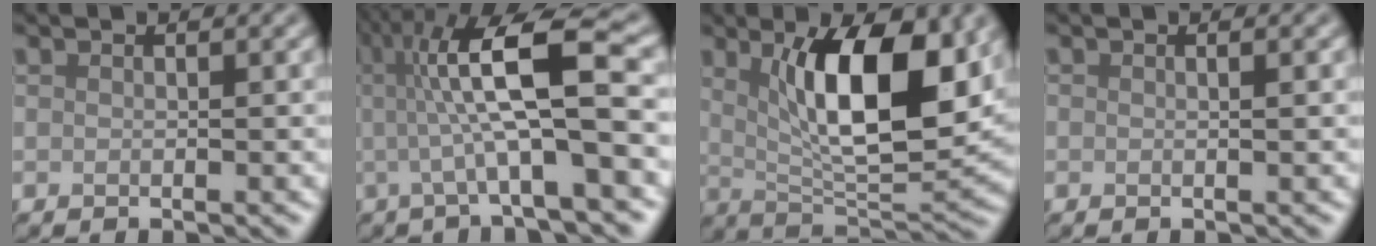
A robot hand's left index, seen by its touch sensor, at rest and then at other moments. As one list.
[{"total": 9.7, "force": [1.0, 2.0, 9.5], "torque": [-0.143, 0.005, 0.017]}, {"total": 9.9, "force": [3.1, 3.4, 8.7], "torque": [-0.133, -0.009, 0.056]}, {"total": 0.5, "force": [0.0, 0.1, 0.5], "torque": [-0.006, -0.001, -0.001]}]